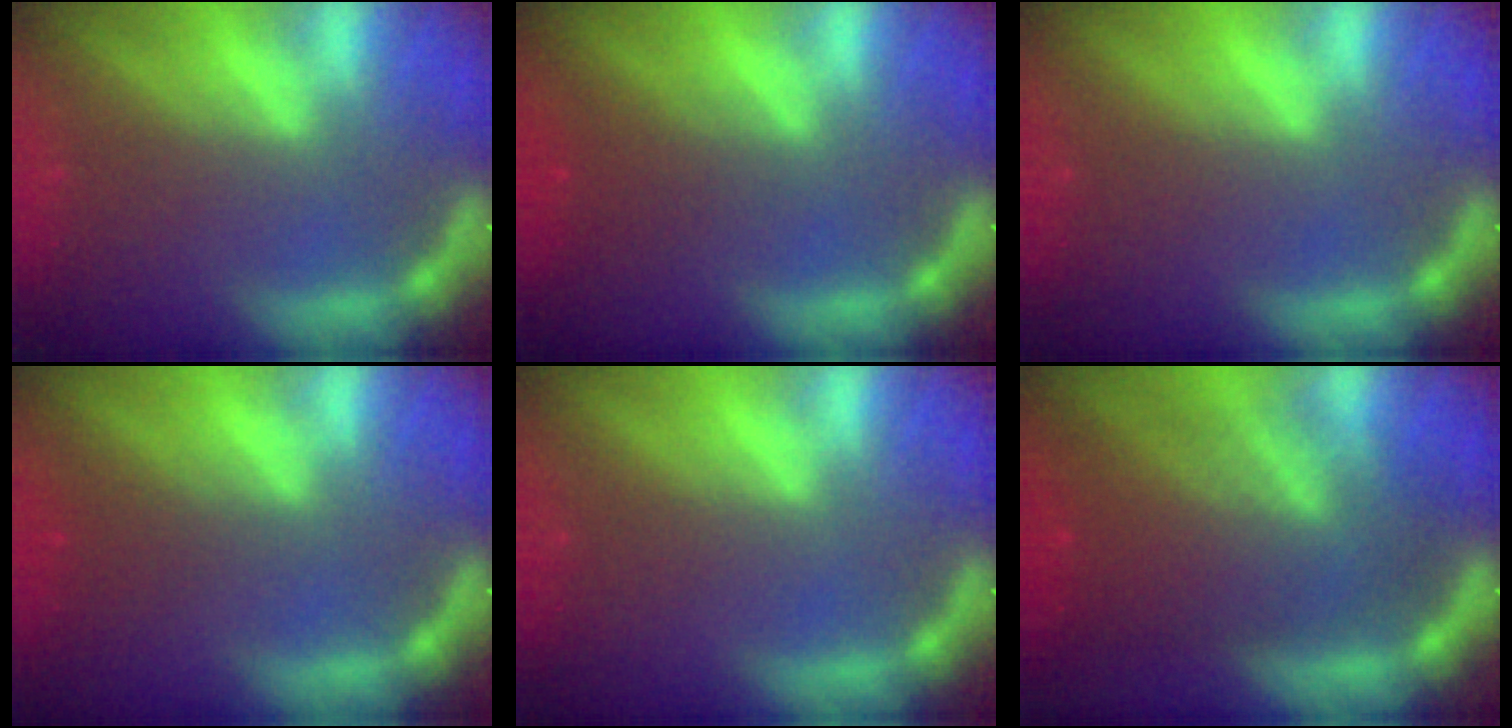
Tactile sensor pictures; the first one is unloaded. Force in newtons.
{"total": 1.9}
{"total": 0.0}
{"total": 1.5}
{"total": 0.0}
{"total": 9.5}